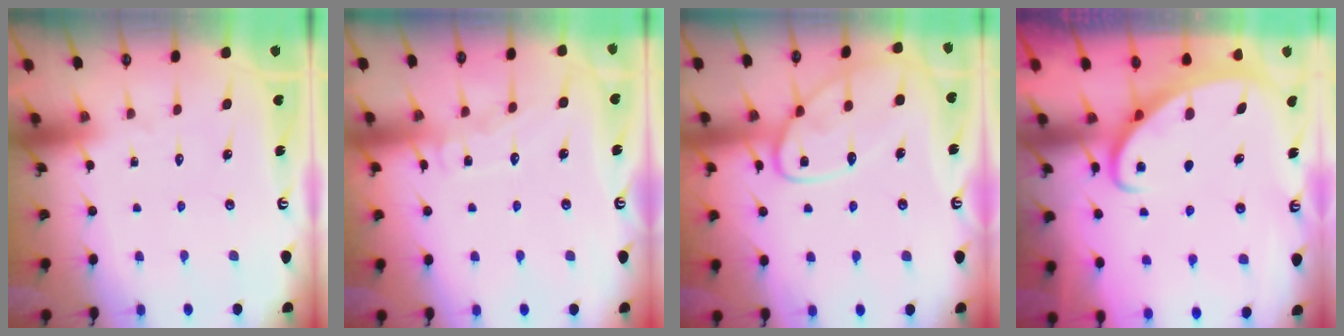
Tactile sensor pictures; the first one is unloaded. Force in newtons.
{"total": 7.7, "press": 7.6, "slide": 0.7}
{"total": 12.0, "press": 12.0, "slide": 0.7}
{"total": 2.4, "press": 2.4, "slide": 0.4}